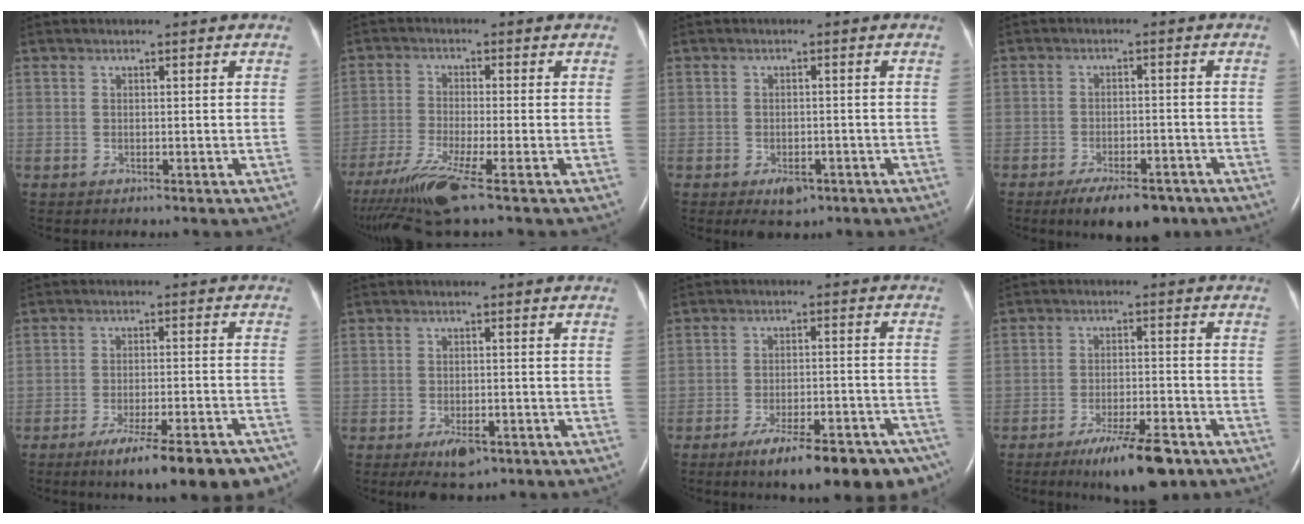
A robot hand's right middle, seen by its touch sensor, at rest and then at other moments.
{"total": 10.3, "force": [-6.8, -0.4, 7.6], "torque": [-0.143, -0.032, -0.125]}
{"total": 3.3, "force": [-1.9, 1.7, 2.0], "torque": [-0.034, -0.003, -0.019]}
{"total": 8.4, "force": [-6.2, 3.1, 4.7], "torque": [-0.070, -0.004, -0.094]}
{"total": 16.8, "force": [-13.1, 2.6, 10.1], "torque": [-0.085, 0.005, -0.181]}
{"total": 4.3, "force": [-2.6, 1.6, 2.9], "torque": [-0.055, -0.004, -0.036]}
{"total": 16.2, "force": [-12.2, 4.2, 9.9], "torque": [-0.080, 0.020, -0.169]}
{"total": 9.4, "force": [-6.4, 1.7, 6.6], "torque": [-0.110, -0.013, -0.102]}